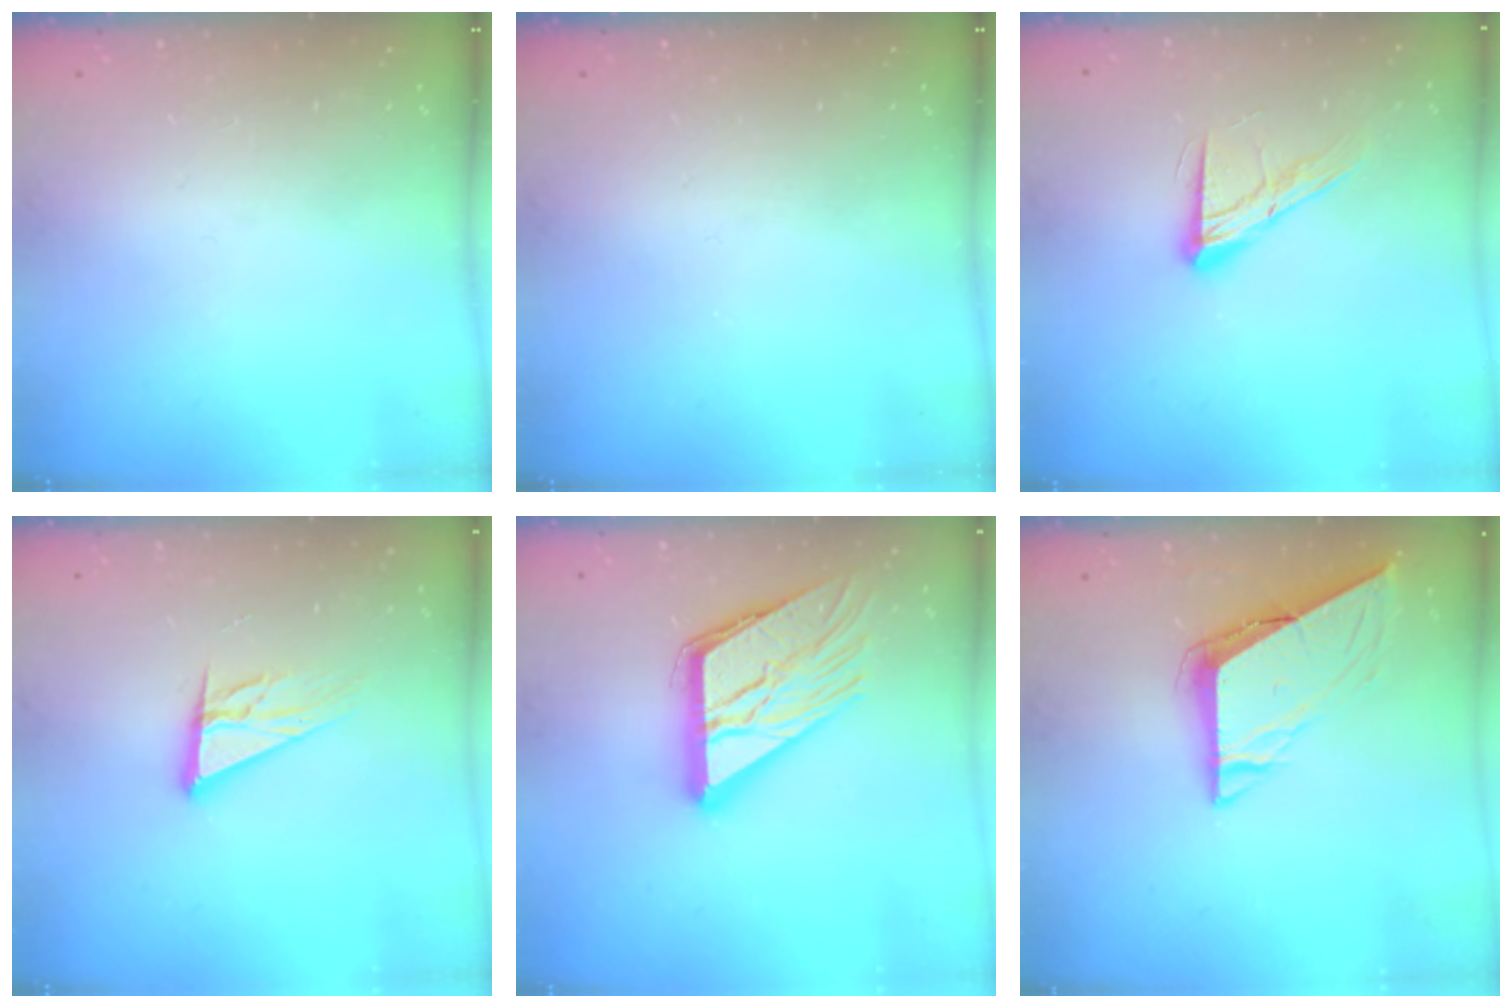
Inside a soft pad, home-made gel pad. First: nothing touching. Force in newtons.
{"total": 0.0}
{"total": 12.4, "press": 12.3, "slide": 1.4}
{"total": 13.6, "press": 13.1, "slide": 3.6}
{"total": 17.8, "press": 17.7, "slide": 2.1}
{"total": 8.0, "press": 8.0, "slide": 0.5}